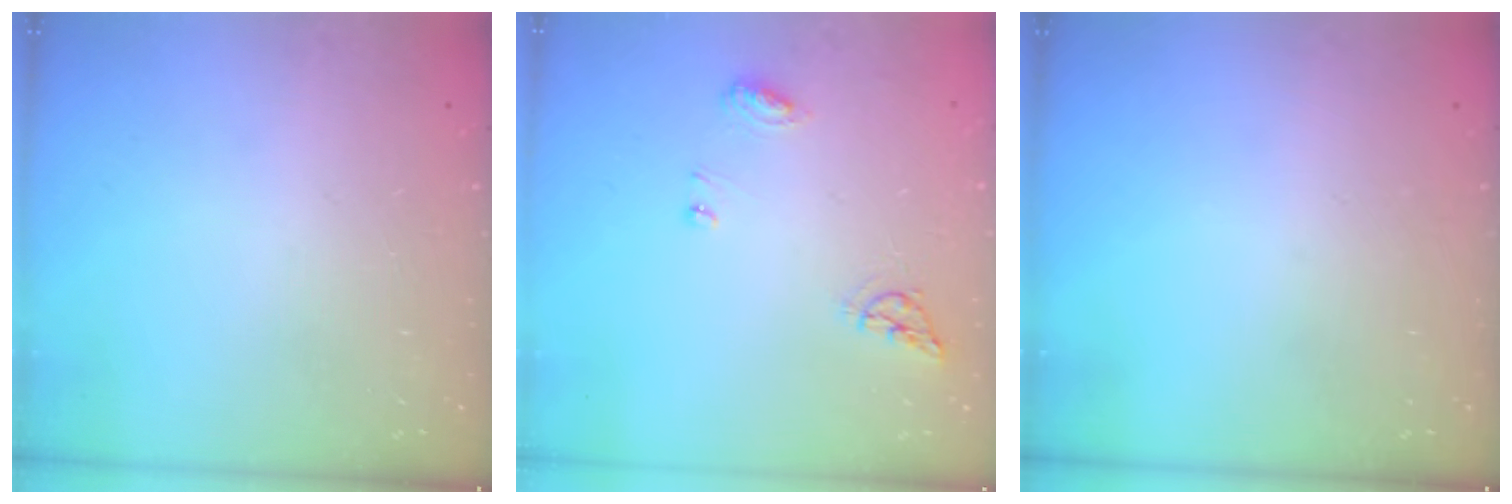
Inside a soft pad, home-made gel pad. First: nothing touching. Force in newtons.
{"total": 6.6, "press": 6.5, "slide": 0.6}
{"total": 0.0}